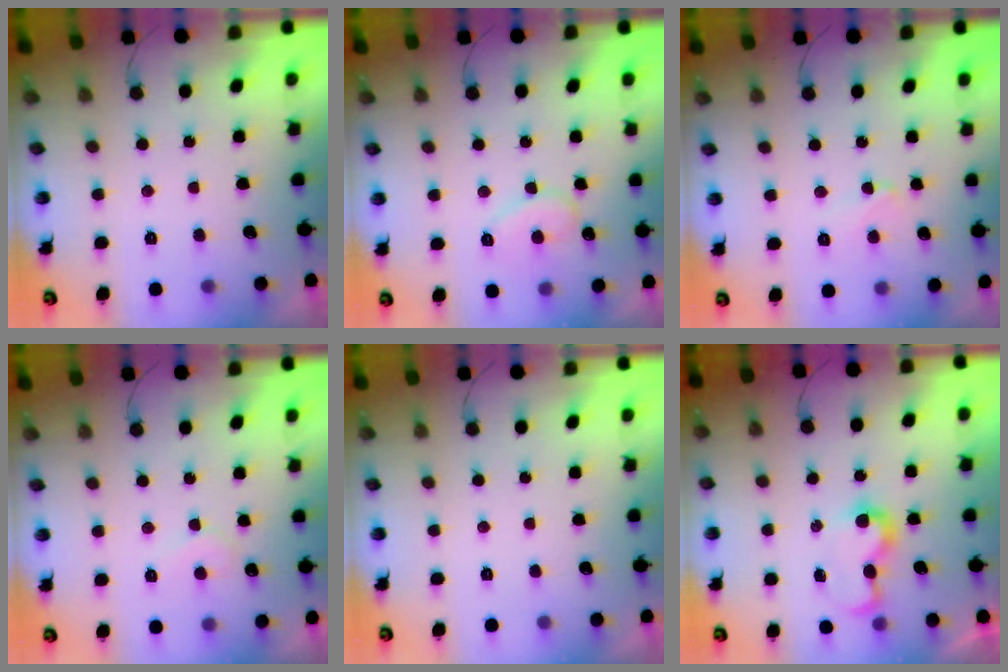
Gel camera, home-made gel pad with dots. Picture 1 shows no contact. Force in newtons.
{"total": 8.8, "press": 8.7, "slide": 0.6}
{"total": 5.1, "press": 5.1, "slide": 0.6}
{"total": 5.2, "press": 5.1, "slide": 0.4}
{"total": 0.0}
{"total": 6.4, "press": 6.4, "slide": 0.8}